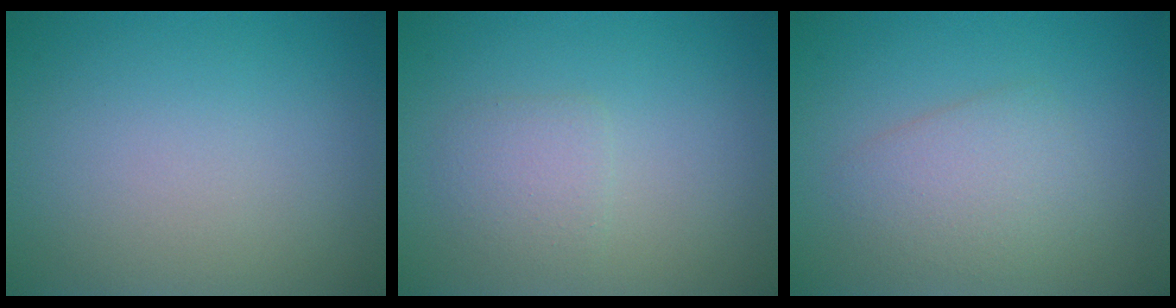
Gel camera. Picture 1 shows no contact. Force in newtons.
{"total": 1.9, "press": 1.9, "slide": 0.1}
{"total": 3.0, "press": 3.0, "slide": 0.1}